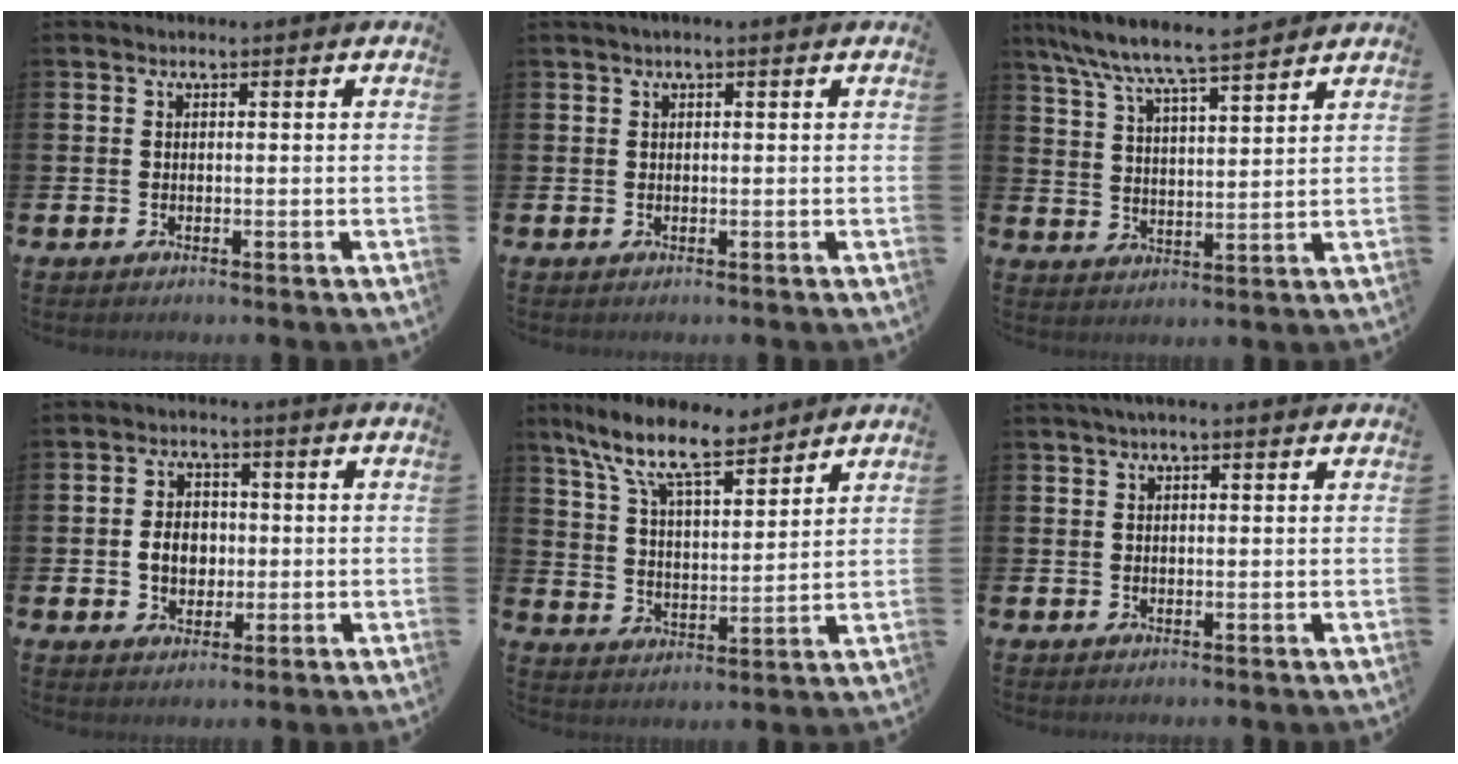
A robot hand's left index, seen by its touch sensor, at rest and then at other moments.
{"total": 0.8, "force": [0.4, 0.1, 0.6], "torque": [-0.009, 0.001, 0.006]}
{"total": 7.6, "force": [7.1, 0.3, 2.5], "torque": [-0.078, -0.046, 0.125]}
{"total": 4.3, "force": [-0.3, 3.5, 2.5], "torque": [-0.035, 0.004, -0.014]}
{"total": 10.8, "force": [8.7, 3.2, 5.6], "torque": [-0.134, -0.039, 0.154]}
{"total": 1.8, "force": [1.3, 0.2, 1.3], "torque": [-0.015, 0.000, 0.021]}